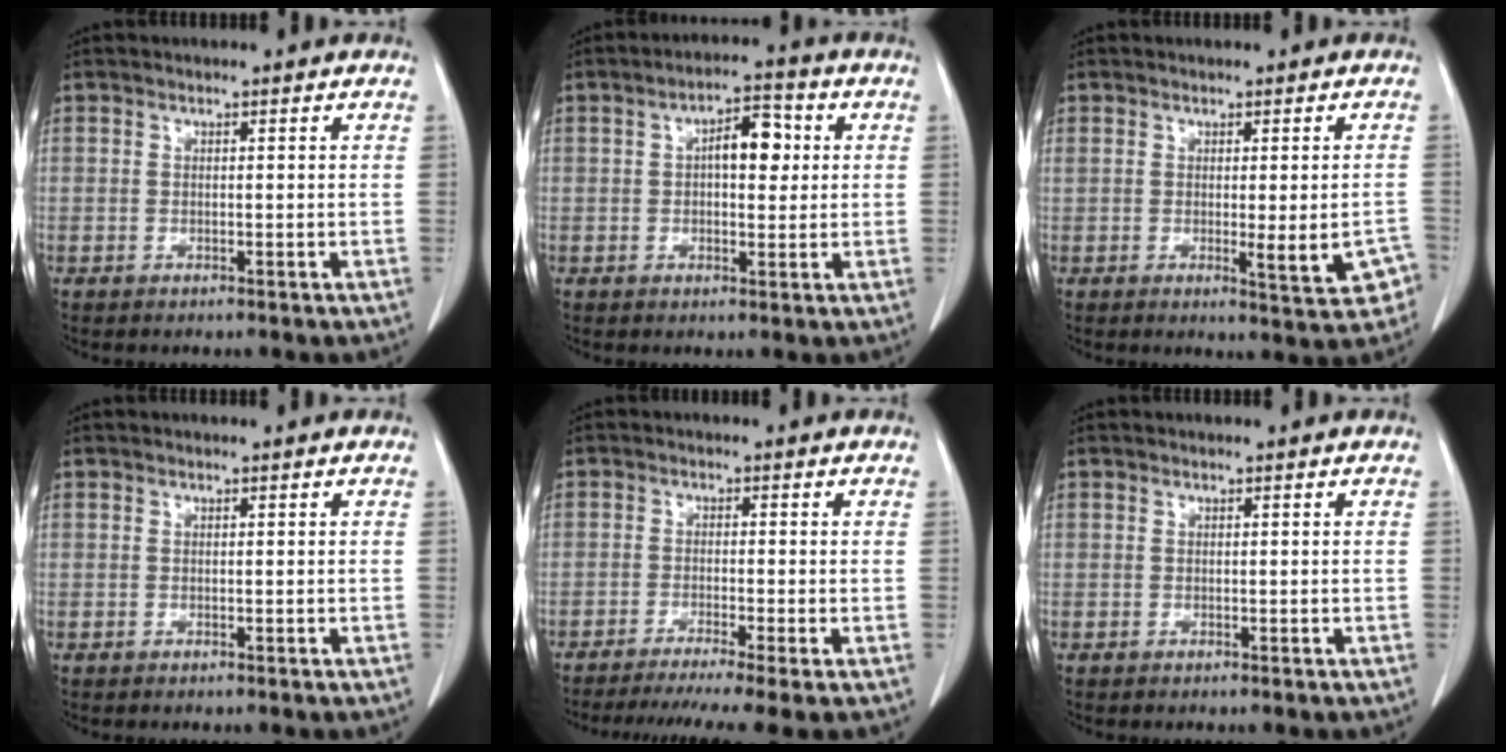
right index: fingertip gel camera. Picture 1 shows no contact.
{"total": 6.3, "force": [1.1, 2.6, 5.6], "torque": [-0.087, 0.017, 0.016]}
{"total": 6.5, "force": [-1.5, 1.6, 6.1], "torque": [-0.069, -0.005, -0.012]}
{"total": 0.0}
{"total": 9.2, "force": [-7.3, -1.1, 5.5], "torque": [-0.073, -0.022, -0.111]}
{"total": 0.0}